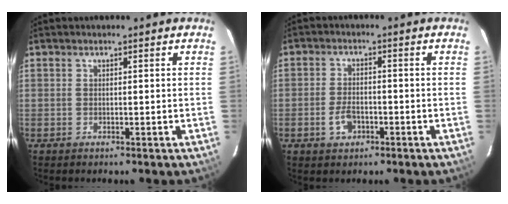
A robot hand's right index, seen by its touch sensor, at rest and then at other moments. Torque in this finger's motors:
{"motor_torque": [-0.08, 0.05, 0.02, 0.01]}